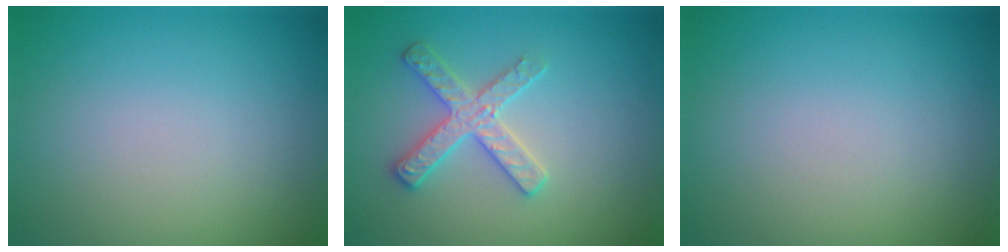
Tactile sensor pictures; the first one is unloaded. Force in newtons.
{"total": 2.9, "press": 2.9, "slide": 0.1}
{"total": 0.0}